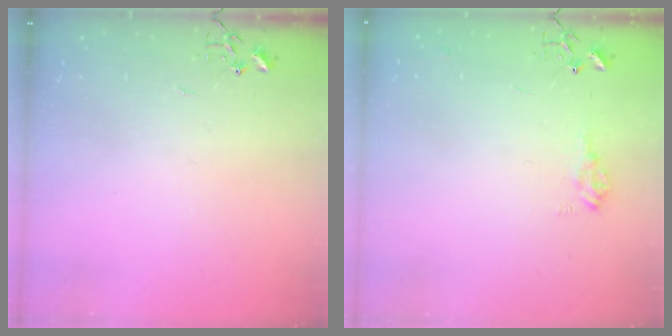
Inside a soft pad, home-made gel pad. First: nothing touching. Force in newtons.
{"total": 8.8, "press": 8.7, "slide": 1.0}